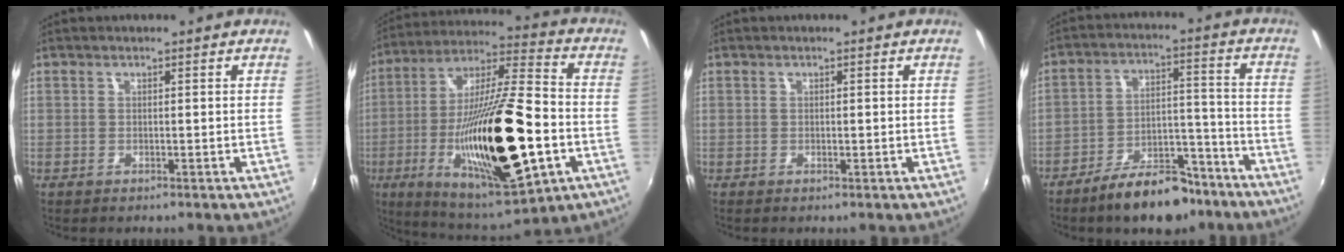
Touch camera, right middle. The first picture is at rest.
{"total": 29.2, "force": [-8.2, 7.8, 27.0], "torque": [-0.494, -0.043, -0.128]}
{"total": 0.0}
{"total": 13.5, "force": [-10.2, 5.9, 6.6], "torque": [-0.110, 0.033, -0.145]}